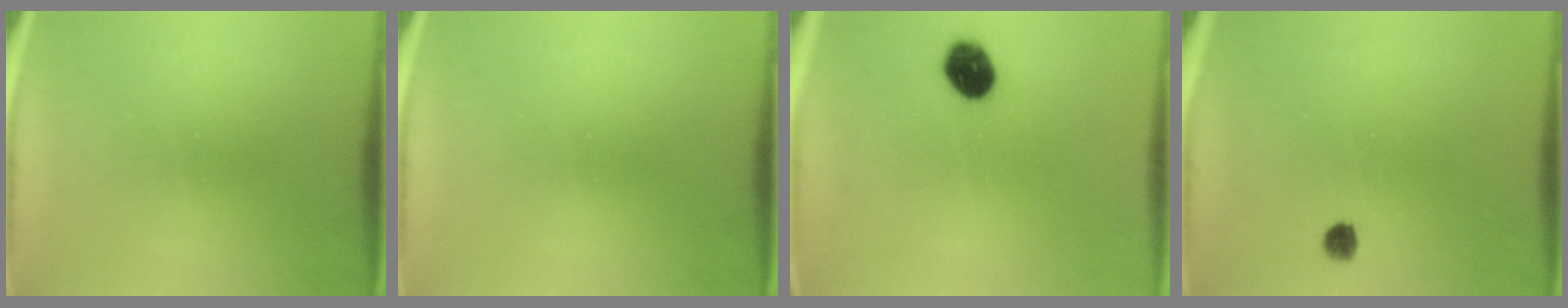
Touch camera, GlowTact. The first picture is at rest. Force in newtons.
{"total": 0.0}
{"total": 7.7}
{"total": 2.3}